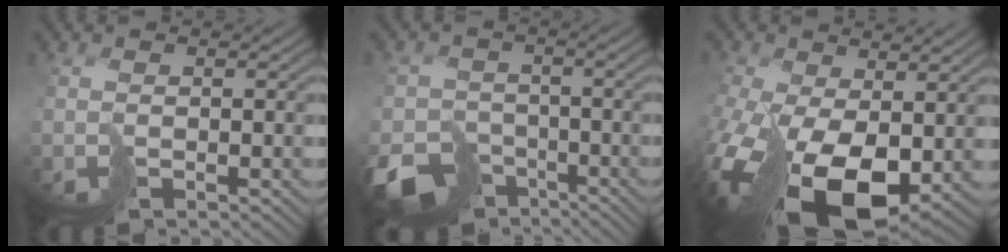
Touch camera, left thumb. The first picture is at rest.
{"total": 8.0, "force": [-5.4, 5.2, 2.9], "torque": [-0.055, -0.027, -0.094]}
{"total": 16.6, "force": [-4.9, 9.4, 12.8], "torque": [-0.299, -0.048, -0.060]}